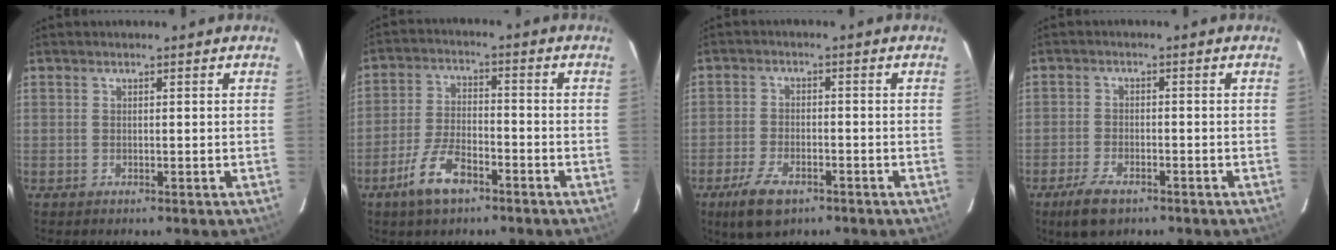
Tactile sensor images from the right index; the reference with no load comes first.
{"total": 8.7, "force": [-5.5, 3.4, 5.9], "torque": [-0.128, -0.001, -0.101]}
{"total": 8.0, "force": [-5.0, 3.6, 5.2], "torque": [-0.127, -0.014, -0.088]}
{"total": 6.2, "force": [-4.1, 2.6, 3.8], "torque": [-0.098, -0.009, -0.074]}